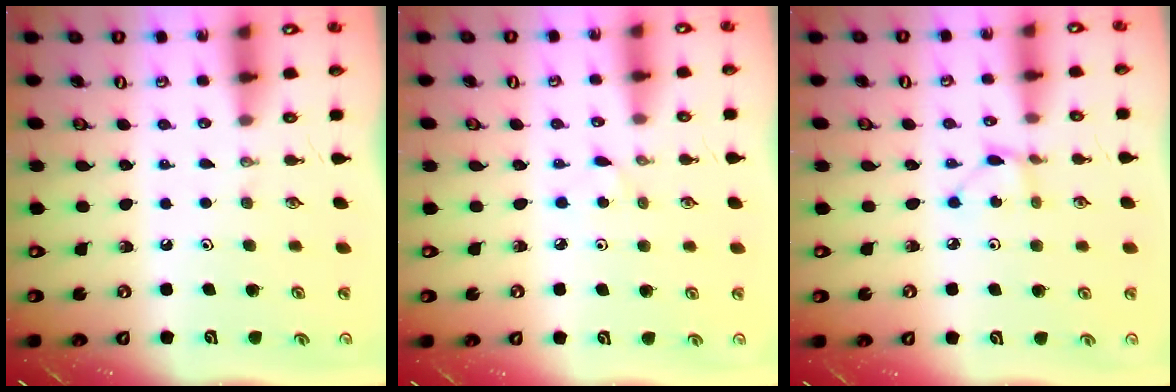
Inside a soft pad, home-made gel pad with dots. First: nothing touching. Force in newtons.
{"total": 2.9, "press": 2.9, "slide": 0.1}
{"total": 2.1, "press": 2.1, "slide": 0.3}